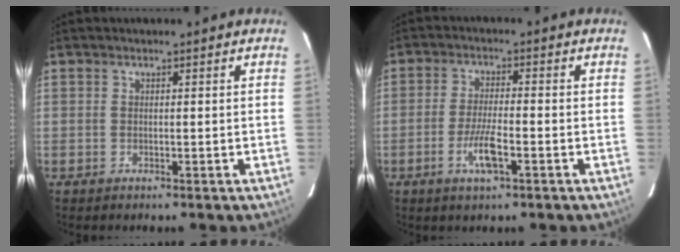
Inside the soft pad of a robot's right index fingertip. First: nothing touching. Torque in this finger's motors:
{"motor_torque": [0.76, -0.32, 0.16, 0.06]}